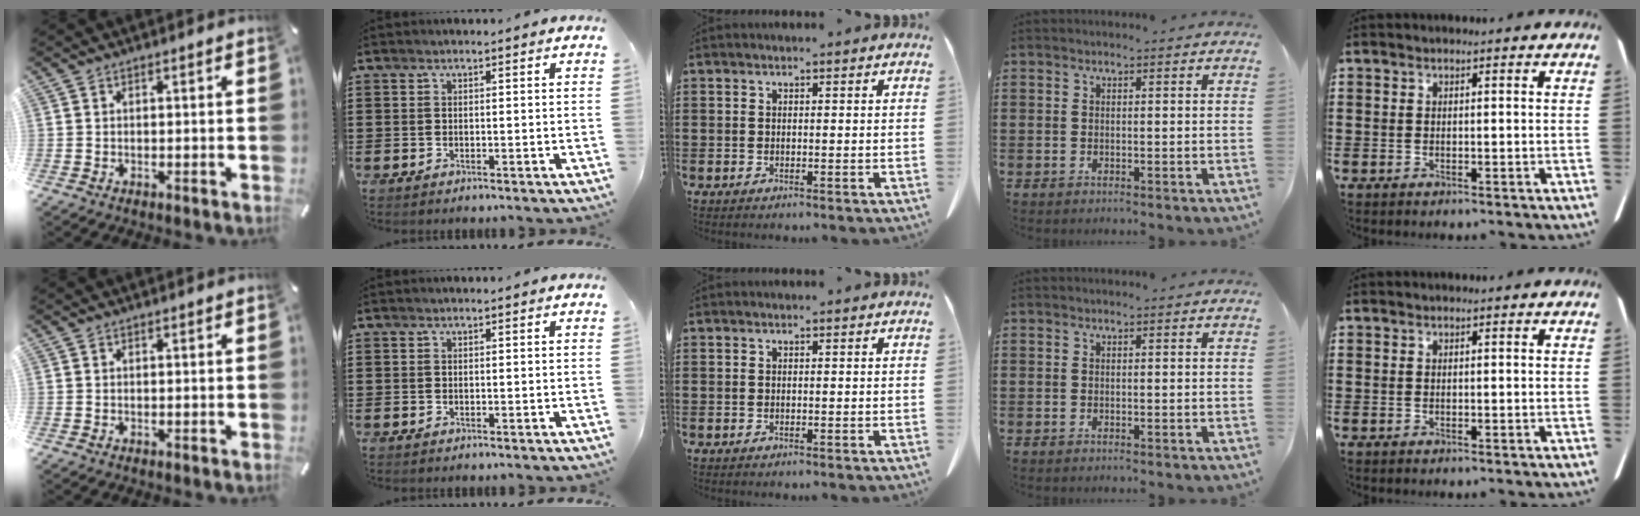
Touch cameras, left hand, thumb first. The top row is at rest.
{}